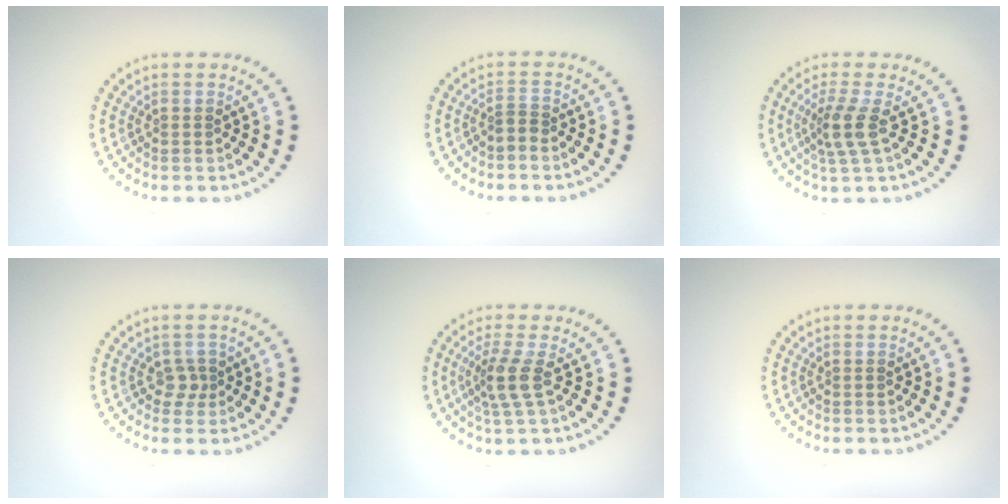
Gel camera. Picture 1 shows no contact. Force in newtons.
{"total": 1.1, "press": 0.6, "slide": 0.9}
{"total": 2.7, "press": 2.0, "slide": 1.8}
{"total": 1.4, "press": 1.1, "slide": 0.7}
{"total": 2.7, "press": 2.0, "slide": 1.8}
{"total": 0.0}